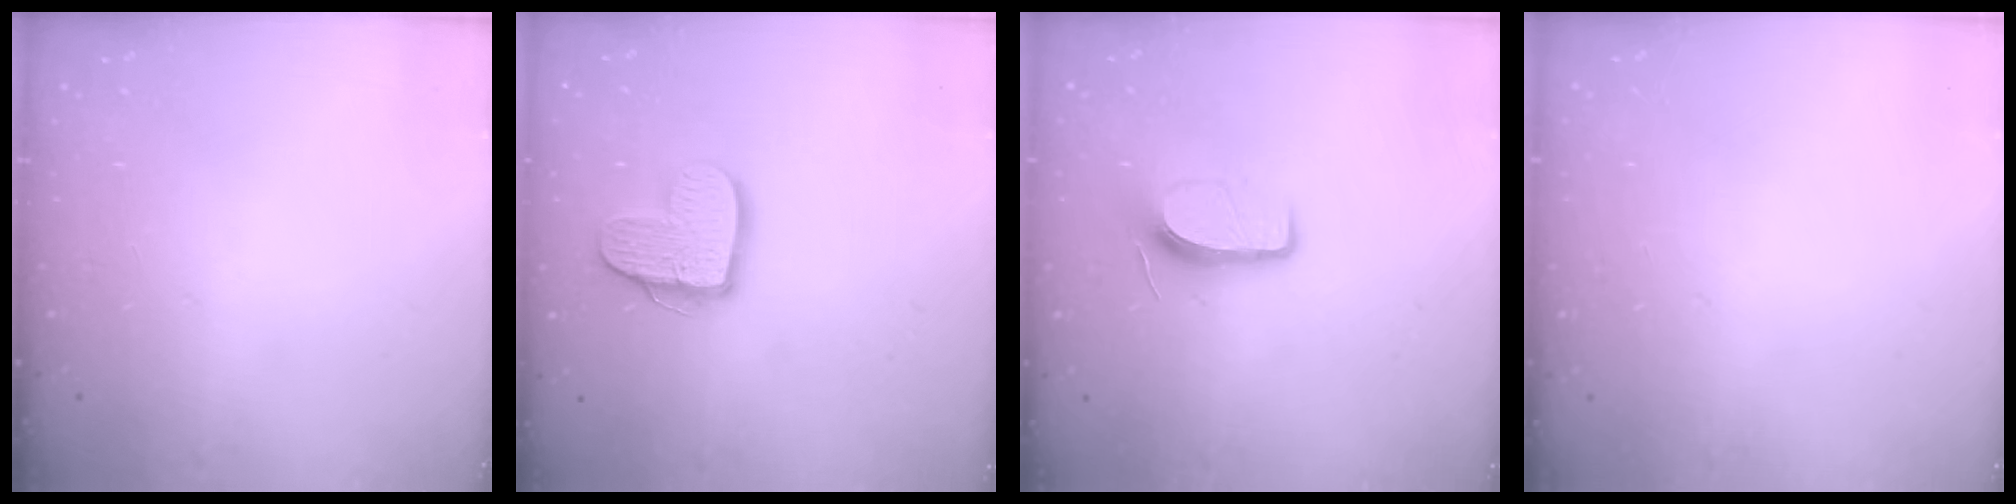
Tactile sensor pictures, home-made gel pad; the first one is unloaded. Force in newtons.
{"total": 11.5, "press": 11.5, "slide": 0.6}
{"total": 8.0, "press": 7.9, "slide": 1.0}
{"total": 0.0}